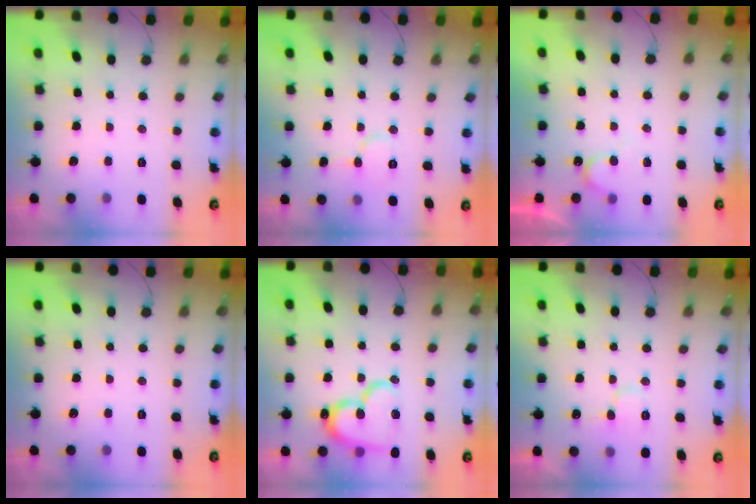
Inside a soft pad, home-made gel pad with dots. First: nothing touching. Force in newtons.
{"total": 5.8, "press": 5.8, "slide": 0.4}
{"total": 4.9, "press": 4.9, "slide": 0.3}
{"total": 0.0}
{"total": 17.1, "press": 17.0, "slide": 1.8}
{"total": 8.2, "press": 8.1, "slide": 1.4}